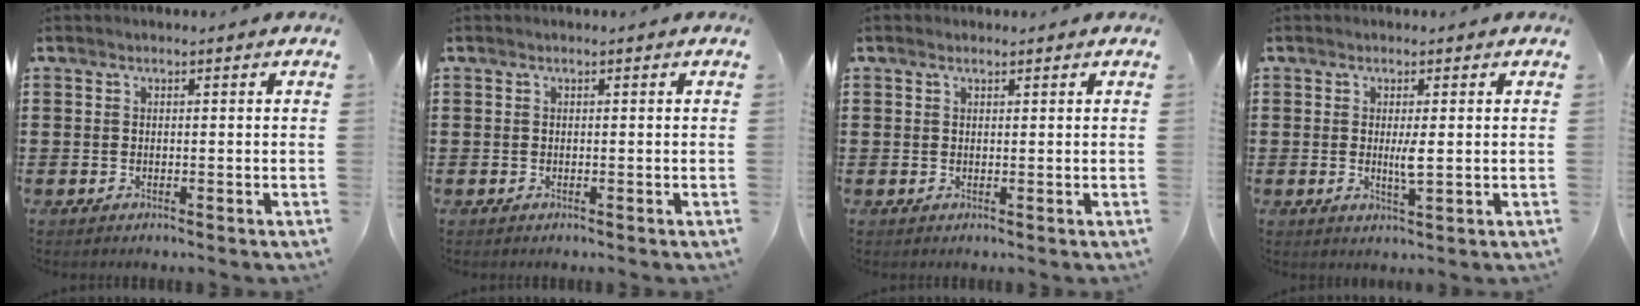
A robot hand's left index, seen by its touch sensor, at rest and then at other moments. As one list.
[{"total": 0.0}, {"total": 0.7, "force": [0.5, 0.3, 0.3], "torque": [-0.008, 0.003, 0.010]}, {"total": 3.2, "force": [0.2, 0.3, 3.2], "torque": [-0.060, -0.005, 0.001]}]